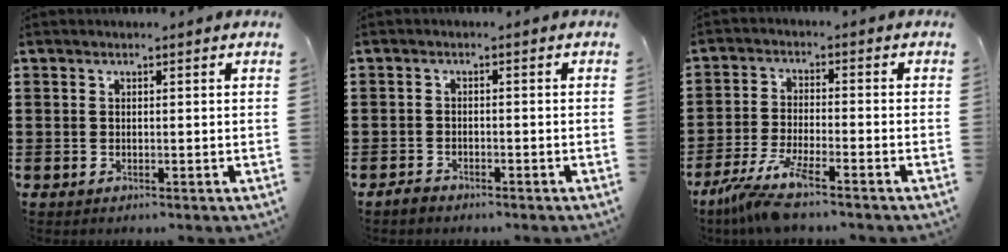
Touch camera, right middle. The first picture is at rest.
{"total": 1.7, "force": [-1.5, 0.7, 0.3], "torque": [-0.011, 0.004, -0.033]}
{"total": 7.0, "force": [-5.6, 0.0, 4.2], "torque": [-0.100, -0.024, -0.108]}